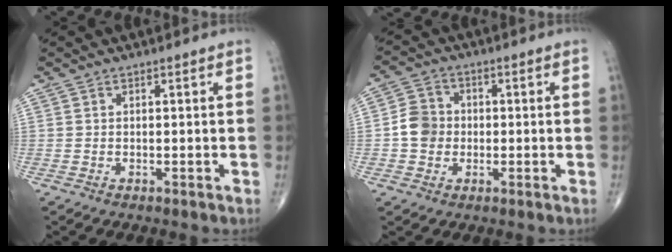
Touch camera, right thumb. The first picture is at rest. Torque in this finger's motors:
{"motor_torque": [-0.03, 0.96, 0.36, -0.16, 0.01]}